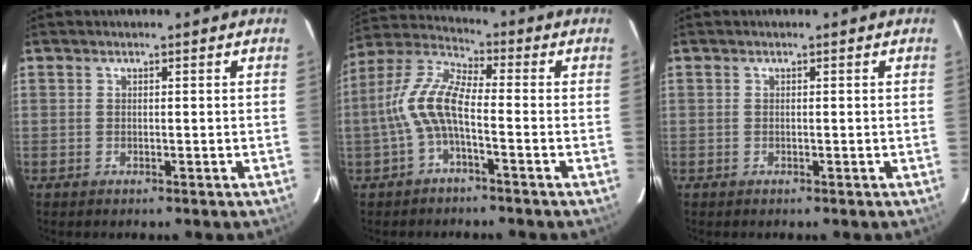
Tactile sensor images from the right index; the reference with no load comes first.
{"total": 9.4, "force": [-2.4, 3.0, 8.6], "torque": [-0.195, 0.015, -0.051]}
{"total": 0.0}